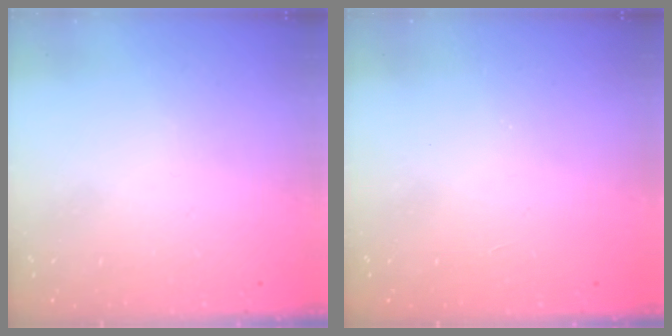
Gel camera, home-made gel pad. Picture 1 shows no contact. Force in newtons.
{"total": 1.0, "press": 1.0, "slide": 0.1}